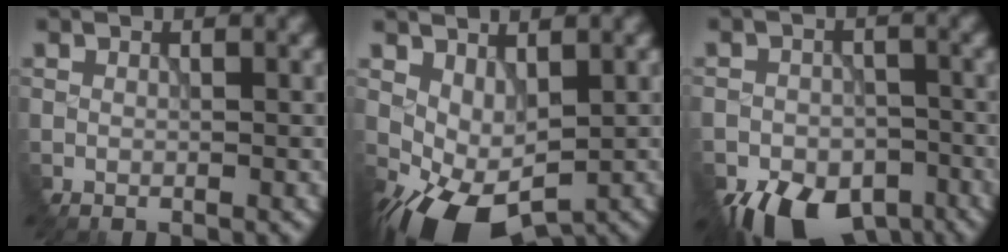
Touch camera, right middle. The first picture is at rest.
{"total": 6.1, "force": [-2.0, 3.4, 4.6], "torque": [-0.085, -0.017, -0.021]}
{"total": 9.9, "force": [-7.0, 5.4, 4.6], "torque": [-0.065, -0.038, -0.099]}